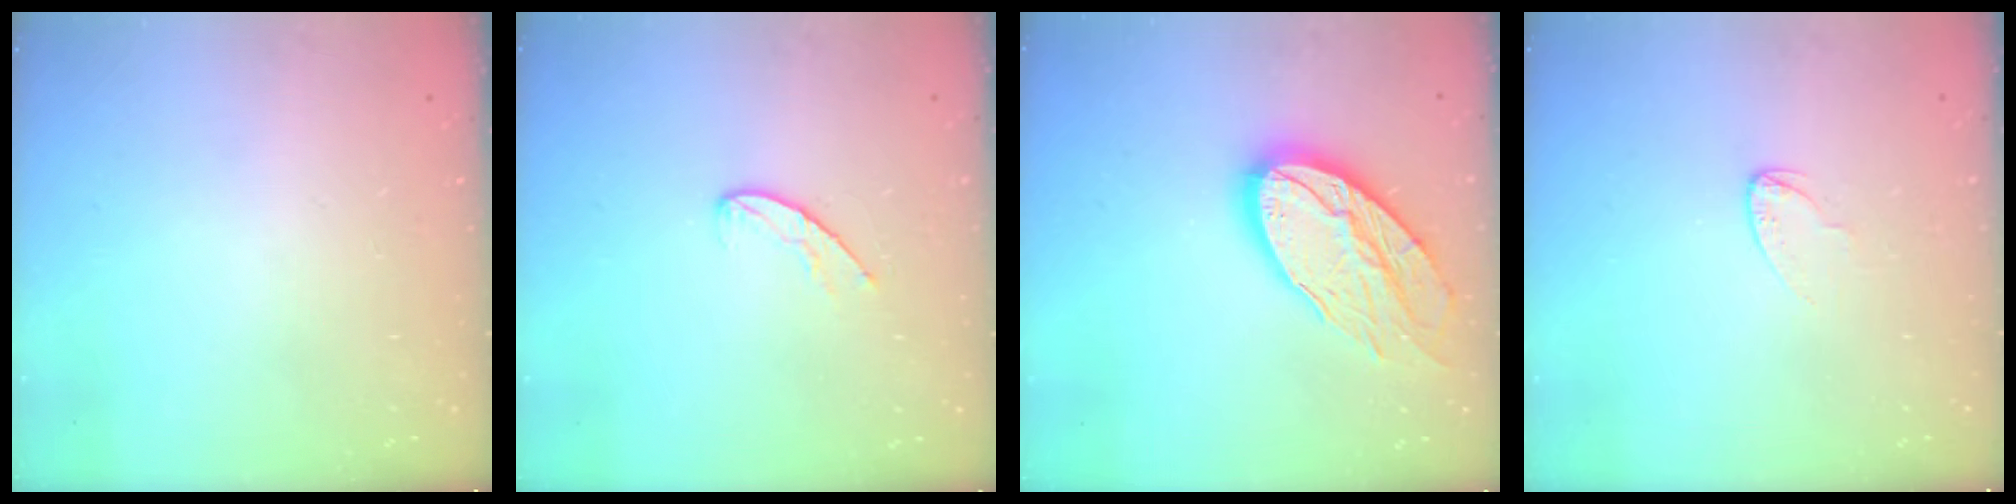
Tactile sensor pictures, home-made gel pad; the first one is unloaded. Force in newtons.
{"total": 5.5, "press": 5.5, "slide": 0.5}
{"total": 18.4, "press": 18.4, "slide": 1.7}
{"total": 3.4, "press": 3.4, "slide": 0.3}